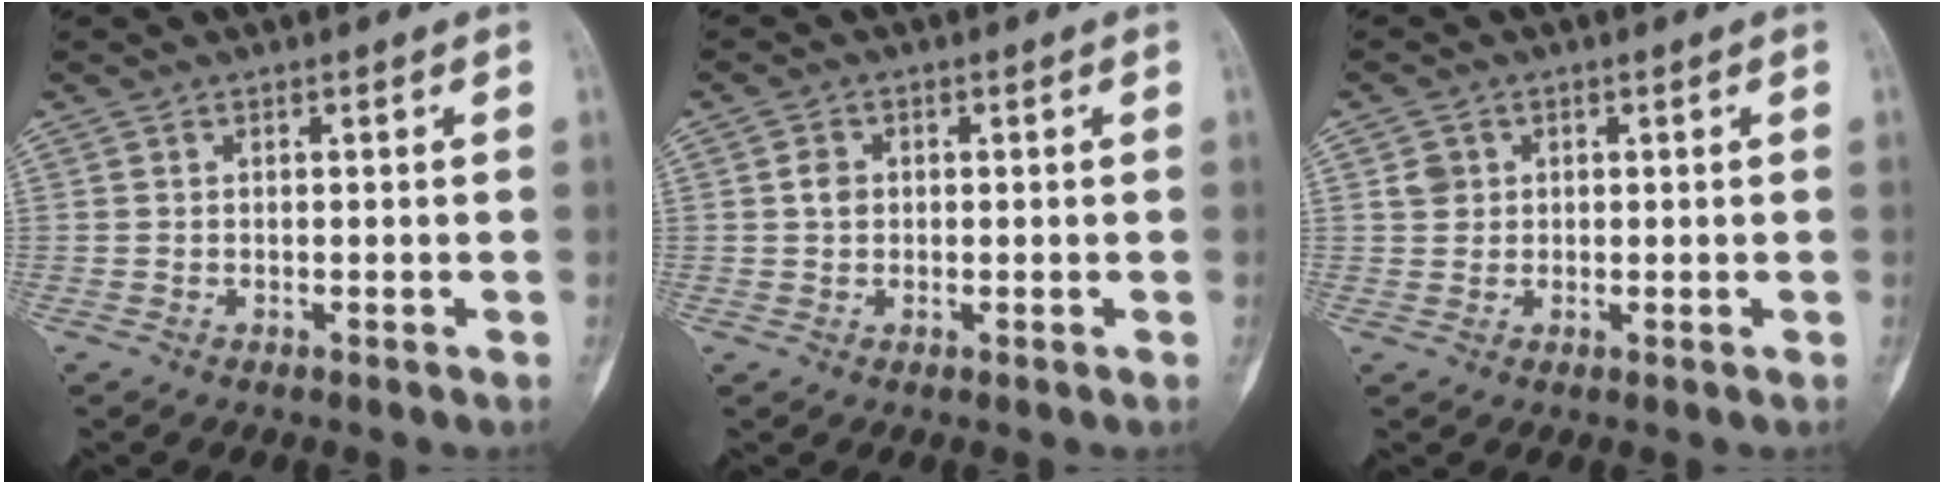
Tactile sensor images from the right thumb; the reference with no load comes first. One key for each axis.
{"total": 2.5, "fx": 0.4, "fy": 2.1, "fz": 1.4, "tx": -0.017, "ty": 0.003, "tz": 0.006}
{"total": 2.7, "fx": 0.8, "fy": 2.4, "fz": 0.8, "tx": -0.001, "ty": -0.001, "tz": 0.015}